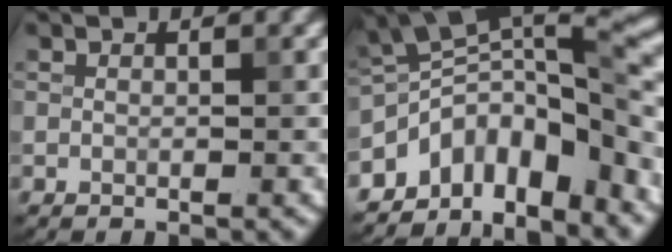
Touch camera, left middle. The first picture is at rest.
{"total": 9.2, "force": [-5.6, 4.3, 5.9], "torque": [-0.066, 0.007, -0.105]}